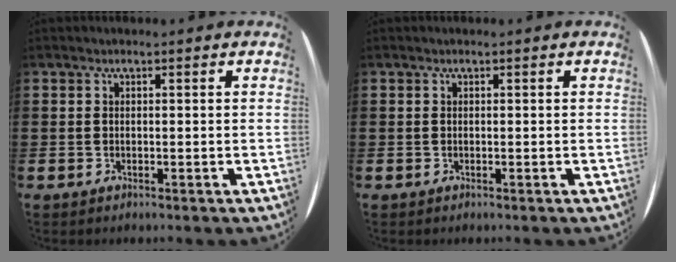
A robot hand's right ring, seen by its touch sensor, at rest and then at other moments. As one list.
[{"total": 0.0}]